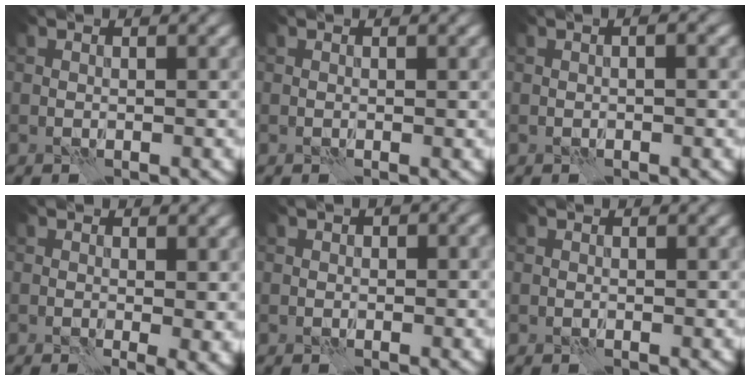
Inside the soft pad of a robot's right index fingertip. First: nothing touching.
{"total": 0.0}
{"total": 1.8, "force": [0.2, 0.5, 1.7], "torque": [-0.009, -0.001, -0.003]}
{"total": 2.7, "force": [0.4, 0.9, 2.5], "torque": [-0.022, -0.005, 0.010]}
{"total": 1.9, "force": [0.2, 1.2, 1.5], "torque": [-0.010, 0.004, 0.002]}
{"total": 0.0}